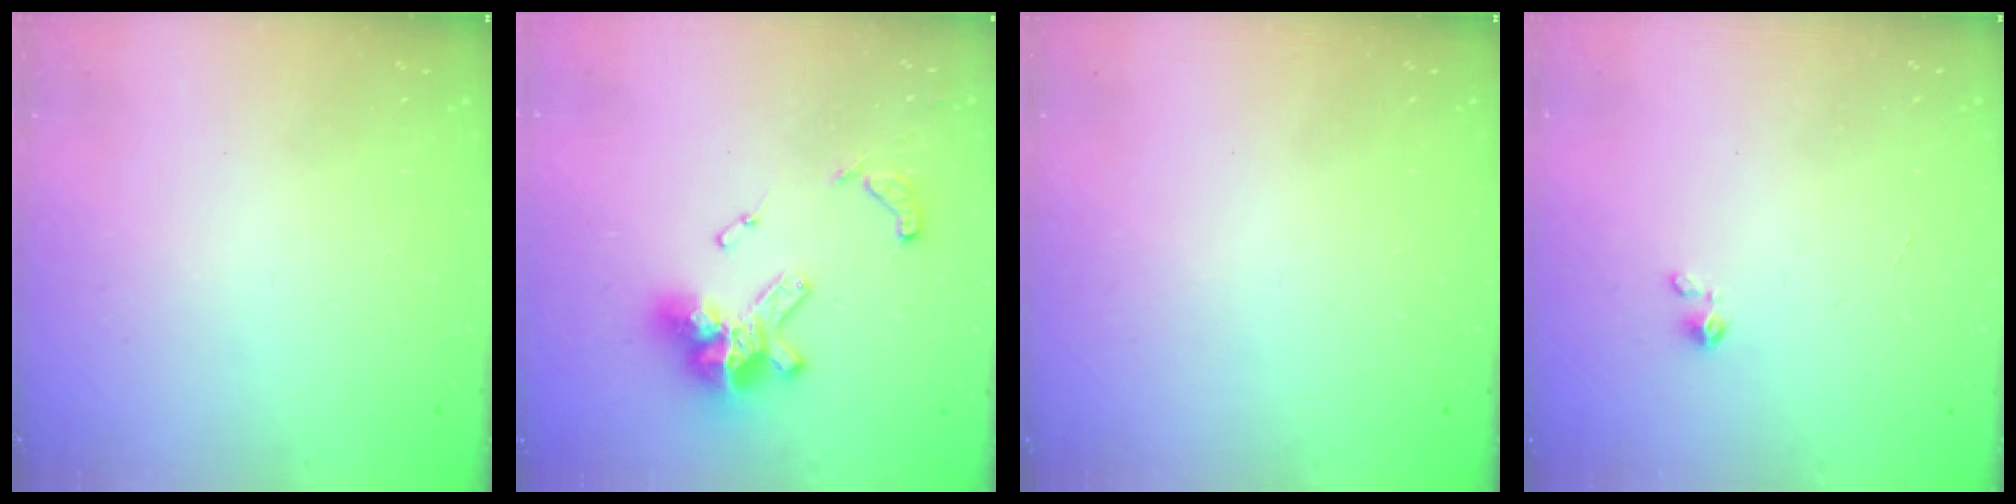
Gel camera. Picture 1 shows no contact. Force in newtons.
{"total": 14.3, "press": 14.2, "slide": 1.6}
{"total": 0.0}
{"total": 1.6, "press": 1.6, "slide": 0.2}